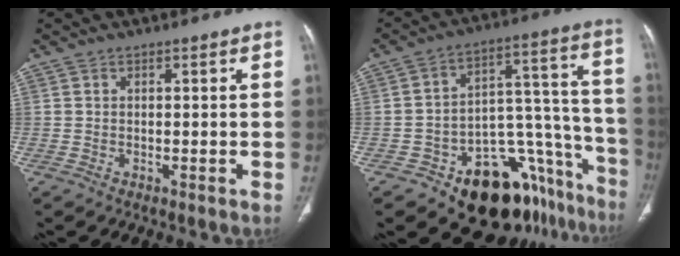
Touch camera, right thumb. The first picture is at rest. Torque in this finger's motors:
{"motor_torque": [1.30, -0.82, 0.33, -0.98, 0.25]}